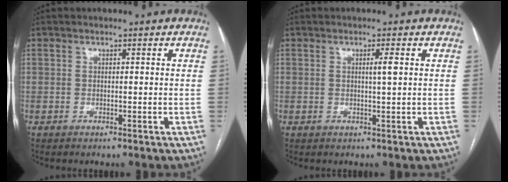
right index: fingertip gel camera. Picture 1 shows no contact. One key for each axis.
{"total": 1.7, "fx": 0.4, "fy": -0.2, "fz": 1.6, "tx": -0.028, "ty": 0.000, "tz": 0.006}